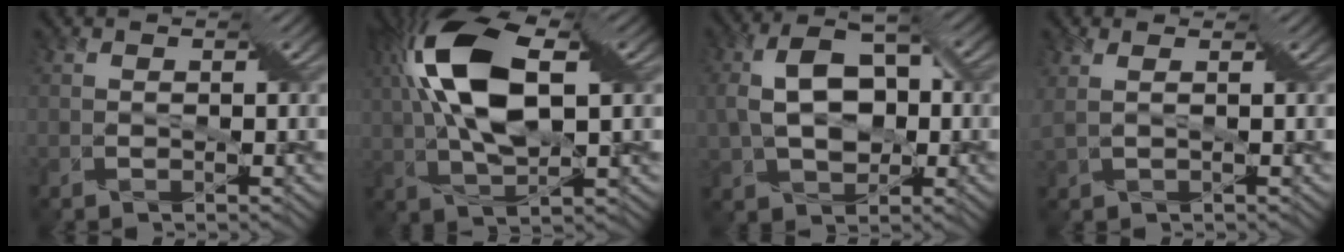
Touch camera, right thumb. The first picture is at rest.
{"total": 13.3, "force": [3.3, 5.6, 11.6], "torque": [-0.239, 0.022, 0.055]}
{"total": 8.4, "force": [0.4, 5.1, 6.7], "torque": [-0.146, 0.013, 0.001]}
{"total": 4.0, "force": [1.3, 1.5, 3.5], "torque": [-0.071, 0.014, 0.022]}